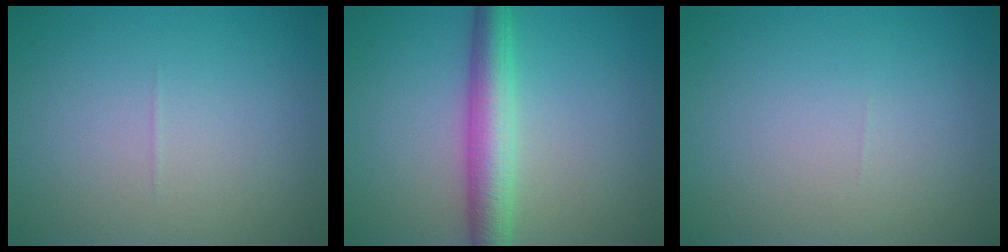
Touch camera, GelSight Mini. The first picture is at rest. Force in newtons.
{"total": 4.9, "press": 4.9, "slide": 0.2}
{"total": 0.0}